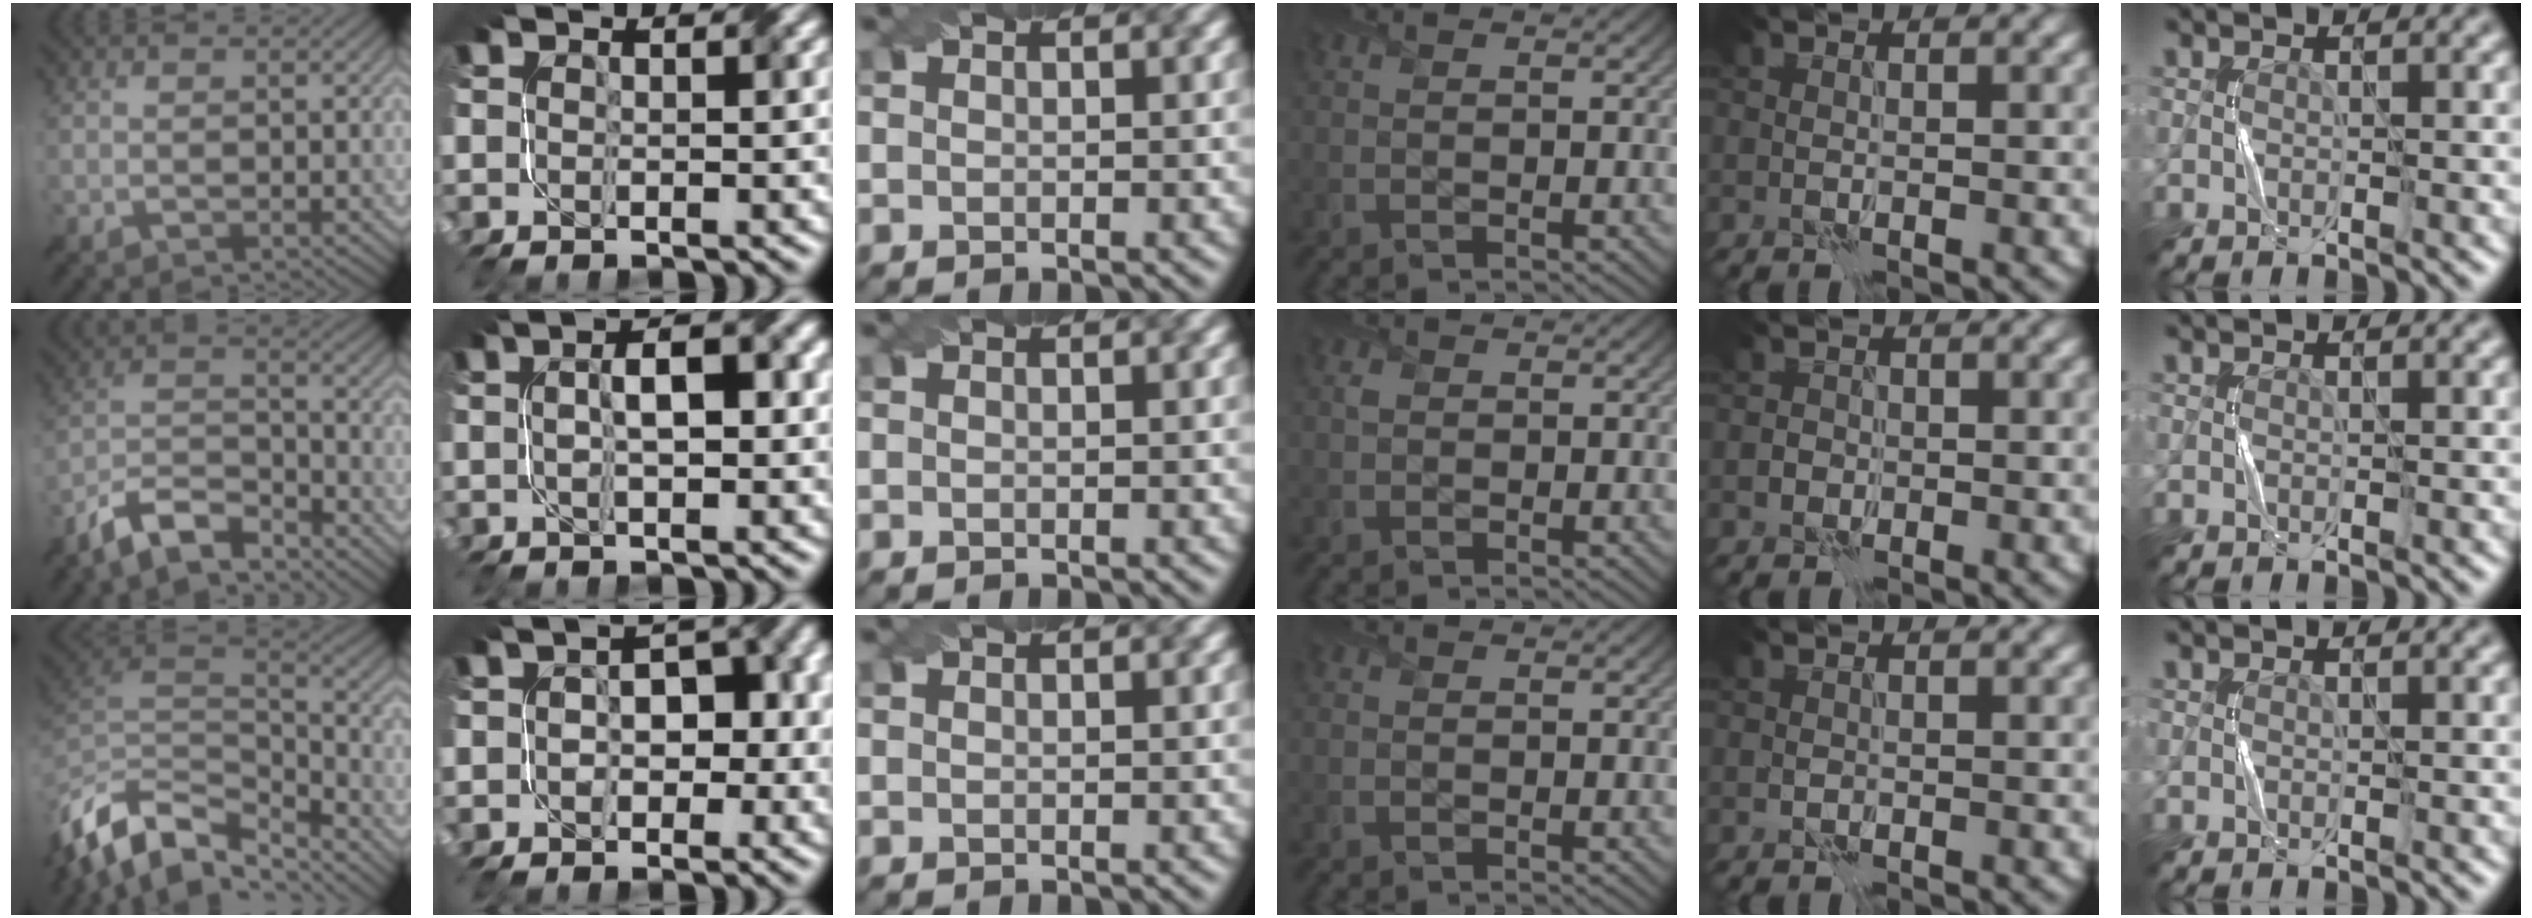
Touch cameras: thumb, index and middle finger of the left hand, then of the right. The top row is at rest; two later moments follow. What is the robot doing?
{"motion": "twist", "object": "screw"}